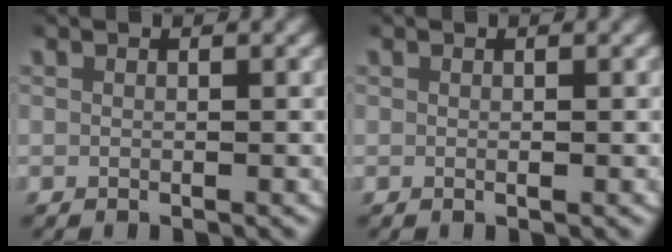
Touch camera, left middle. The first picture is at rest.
{"total": 0.0}